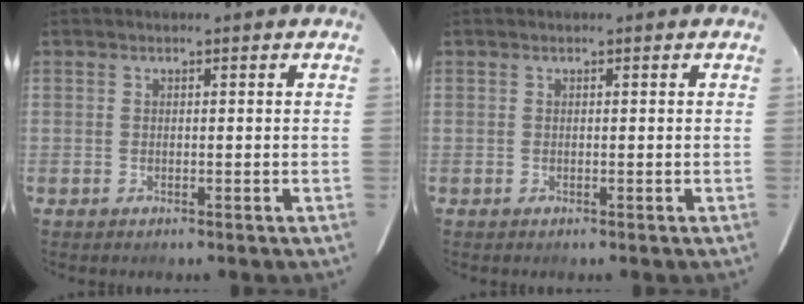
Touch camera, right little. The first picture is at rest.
{"total": 0.0}